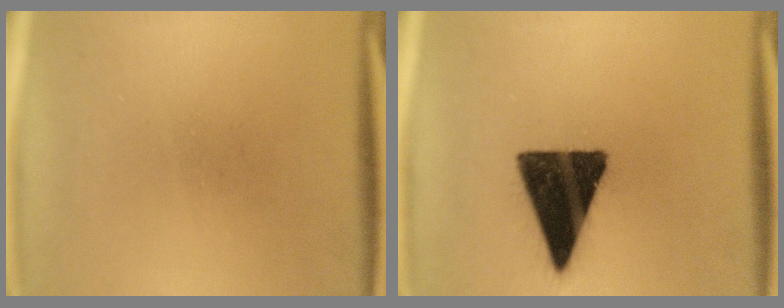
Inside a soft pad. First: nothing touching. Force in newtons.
{"total": 16.1}